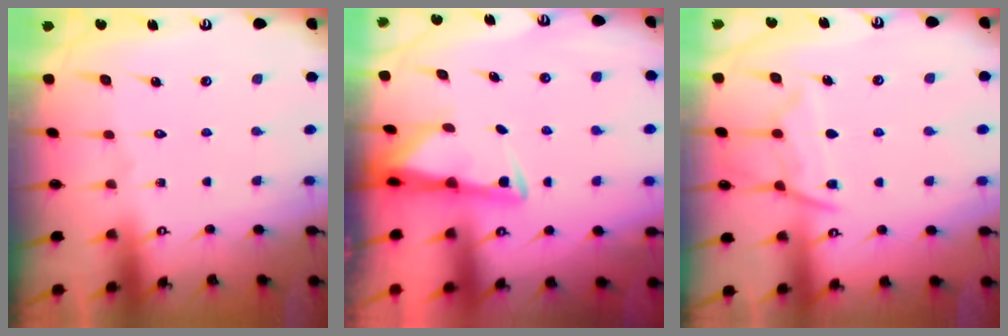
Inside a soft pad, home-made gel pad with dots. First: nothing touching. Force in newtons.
{"total": 2.9, "press": 2.9, "slide": 0.6}
{"total": 11.0, "press": 11.0, "slide": 1.2}